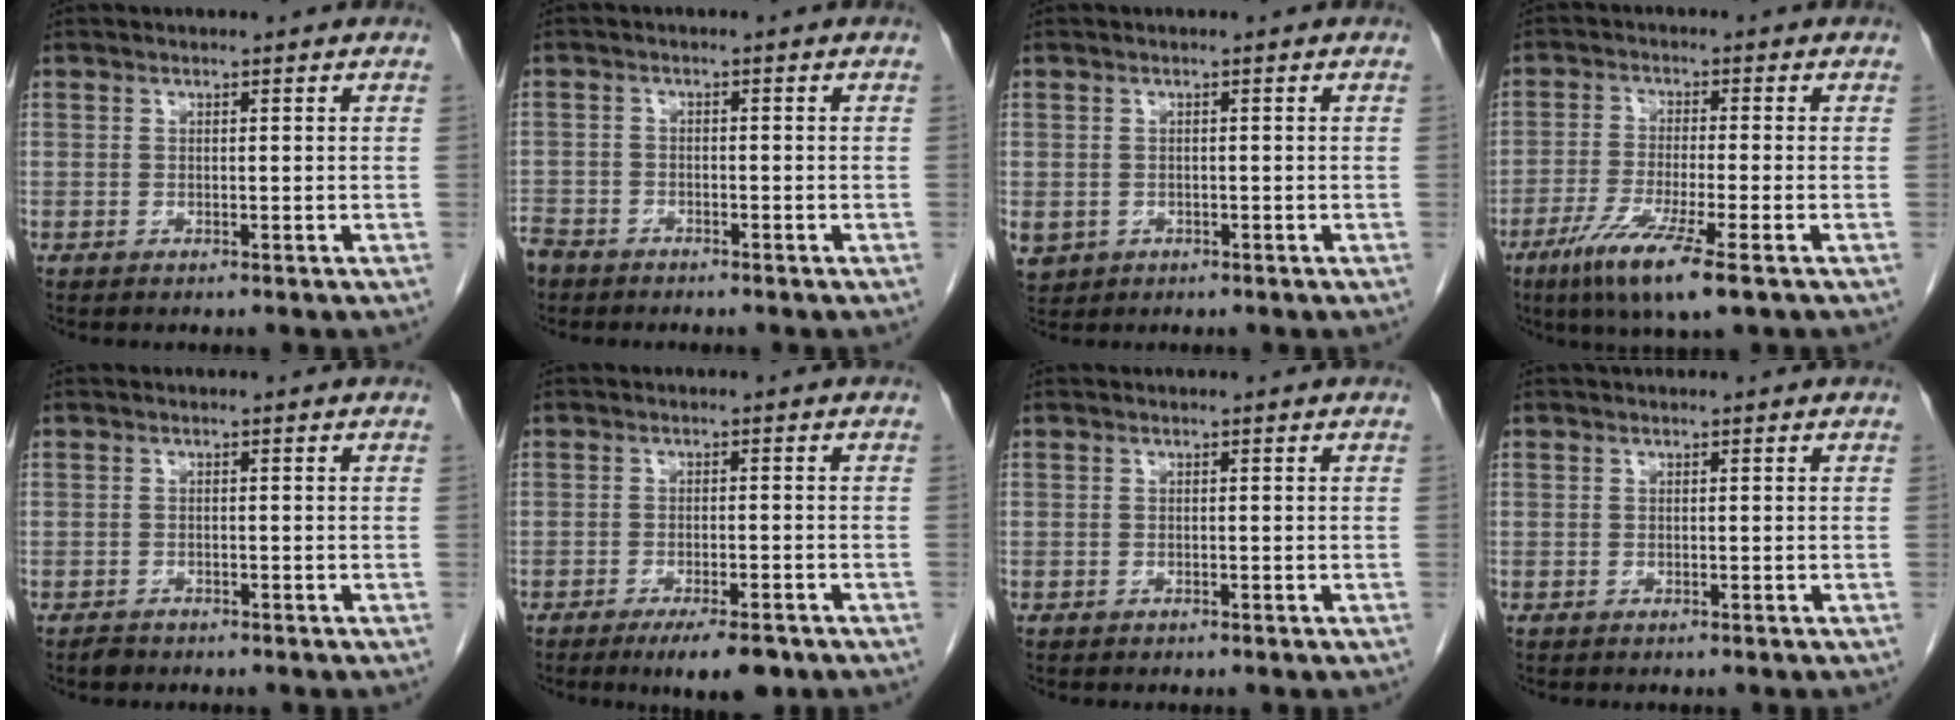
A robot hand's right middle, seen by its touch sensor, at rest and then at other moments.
{"total": 5.1, "force": [-4.2, 2.6, 1.0], "torque": [-0.024, -0.003, -0.081]}
{"total": 4.6, "force": [-1.8, 4.0, 1.4], "torque": [-0.036, -0.003, -0.021]}
{"total": 9.3, "force": [-5.2, 0.1, 7.7], "torque": [-0.152, -0.028, -0.092]}
{"total": 1.3, "force": [-1.1, 0.6, 0.3], "torque": [-0.012, -0.001, -0.017]}
{"total": 6.3, "force": [-4.4, 1.5, 4.3], "torque": [-0.058, -0.009, -0.063]}
{"total": 0.0}
{"total": 0.0}